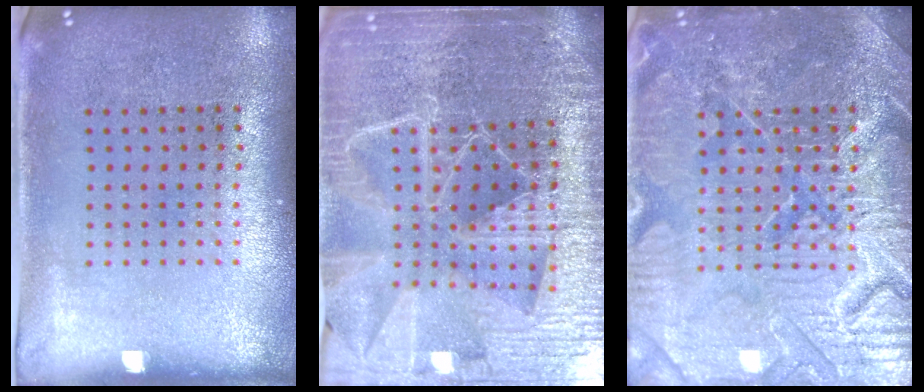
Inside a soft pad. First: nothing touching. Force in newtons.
{"total": 6.3, "press": 5.5, "slide": 3.1}
{"total": 7.9, "press": 7.8, "slide": 1.0}